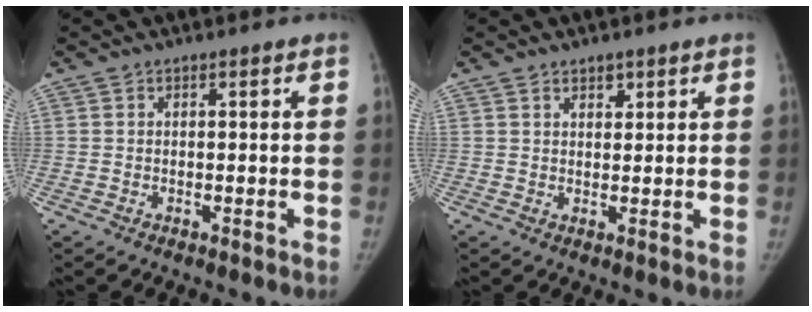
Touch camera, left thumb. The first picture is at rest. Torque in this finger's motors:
{"motor_torque": [-0.28, -0.16, -0.18, -0.18, 0.00]}